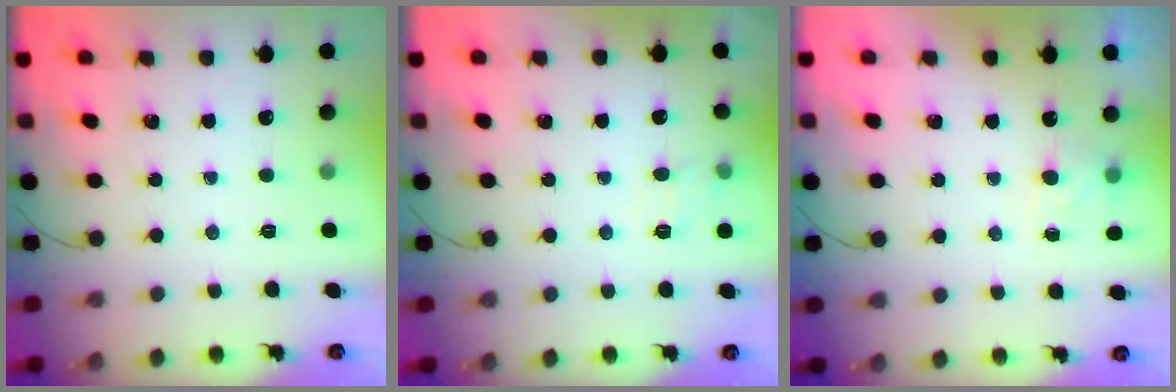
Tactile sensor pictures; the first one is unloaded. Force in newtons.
{"total": 4.9, "press": 4.5, "slide": 1.7}
{"total": 5.5, "press": 5.4, "slide": 1.2}